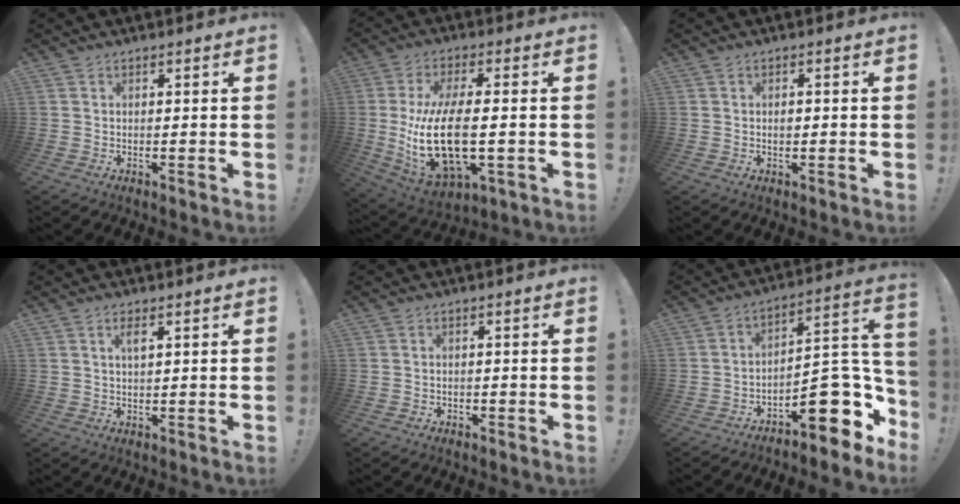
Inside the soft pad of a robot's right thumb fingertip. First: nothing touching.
{"total": 21.0, "force": [-1.9, 9.4, 18.7], "torque": [-0.371, -0.009, -0.027]}
{"total": 1.2, "force": [-0.6, 0.5, 1.0], "torque": [-0.016, 0.003, -0.012]}
{"total": 2.6, "force": [1.1, 0.7, 2.2], "torque": [-0.039, -0.001, 0.016]}
{"total": 0.9, "force": [-0.8, 0.5, 0.1], "torque": [-0.001, 0.001, -0.015]}
{"total": 17.6, "force": [-7.3, 8.1, 13.8], "torque": [-0.149, 0.030, -0.107]}